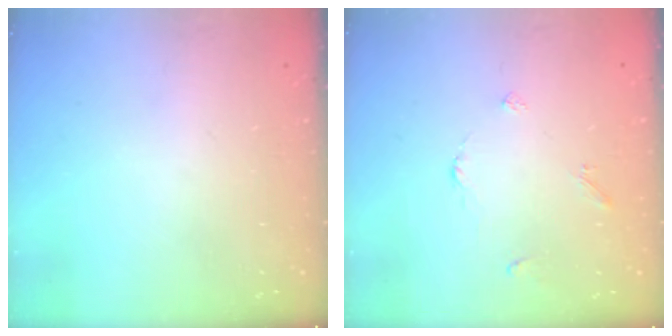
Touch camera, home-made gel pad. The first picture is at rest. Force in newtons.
{"total": 2.9, "press": 2.9, "slide": 0.5}